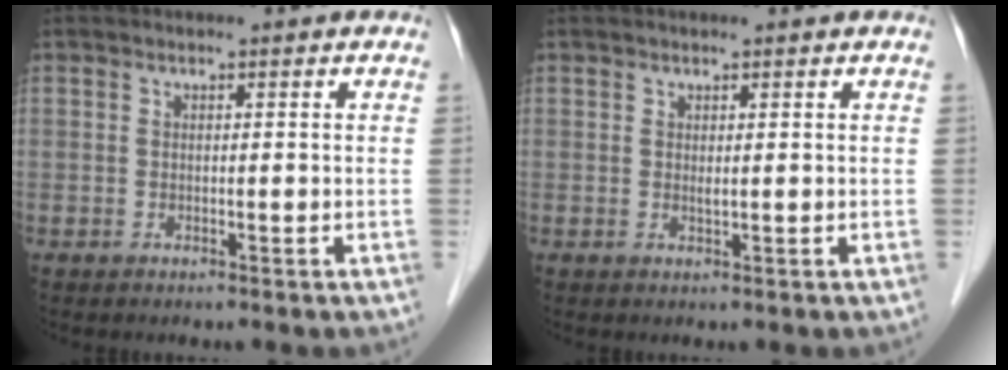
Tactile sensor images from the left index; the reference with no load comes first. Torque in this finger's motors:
{"motor_torque": [0.30, 0.18, 0.01, 0.02]}